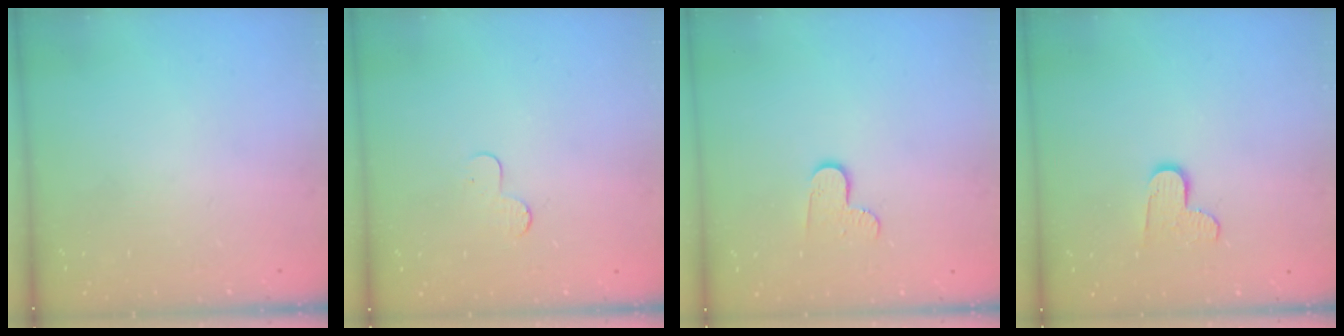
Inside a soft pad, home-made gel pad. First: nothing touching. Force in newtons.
{"total": 4.4, "press": 4.4, "slide": 0.4}
{"total": 6.0, "press": 6.0, "slide": 0.6}
{"total": 7.0, "press": 7.0, "slide": 0.3}